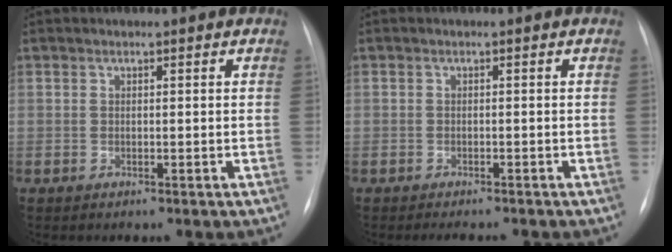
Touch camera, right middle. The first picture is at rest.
{"total": 2.8, "force": [-2.5, 0.9, 1.0], "torque": [-0.011, -0.005, -0.030]}